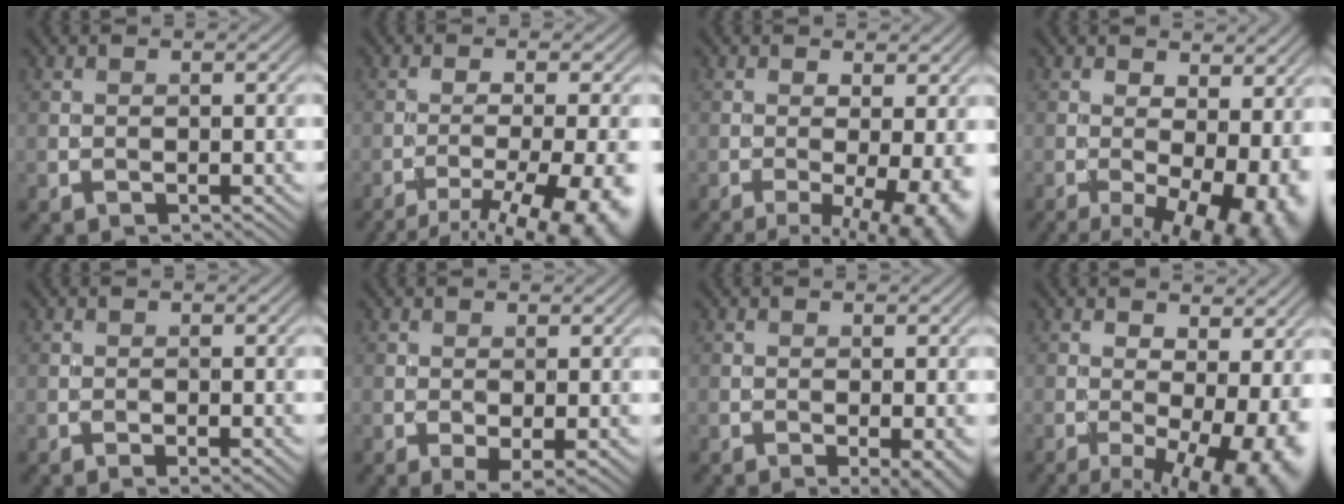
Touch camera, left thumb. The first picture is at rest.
{"total": 13.4, "force": [-9.1, 4.0, 9.0], "torque": [-0.135, -0.028, -0.109]}
{"total": 9.7, "force": [-3.6, 3.2, 8.4], "torque": [-0.108, -0.016, -0.035]}
{"total": 13.1, "force": [-4.3, 5.7, 11.0], "torque": [-0.155, -0.025, -0.044]}
{"total": 2.2, "force": [-0.8, 0.6, 1.9], "torque": [-0.034, -0.001, -0.014]}
{"total": 3.6, "force": [-1.2, 1.3, 3.2], "torque": [-0.050, -0.004, -0.013]}
{"total": 3.8, "force": [-1.7, 1.0, 3.3], "torque": [-0.051, -0.004, -0.015]}
{"total": 12.9, "force": [-3.9, 4.8, 11.3], "torque": [-0.163, -0.023, -0.041]}